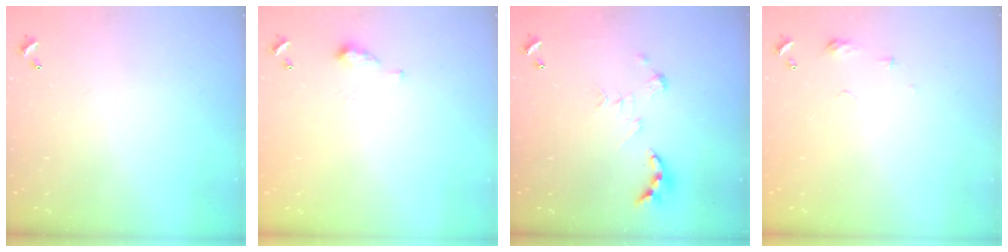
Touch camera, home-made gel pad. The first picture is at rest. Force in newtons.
{"total": 3.2, "press": 3.2, "slide": 0.5}
{"total": 4.9, "press": 4.8, "slide": 0.8}
{"total": 6.3, "press": 6.3, "slide": 0.6}